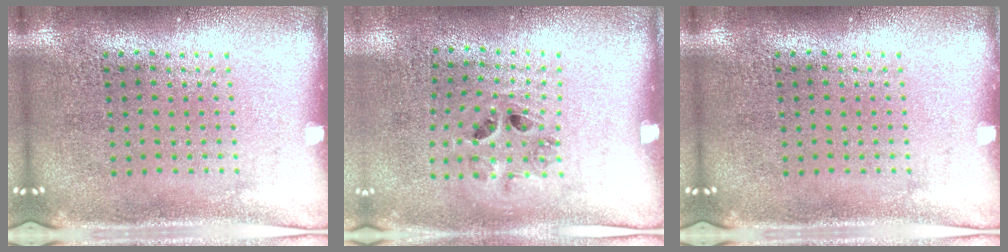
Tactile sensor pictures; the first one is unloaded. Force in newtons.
{"total": 1.3, "press": 0.8, "slide": 1.1}
{"total": 0.0}